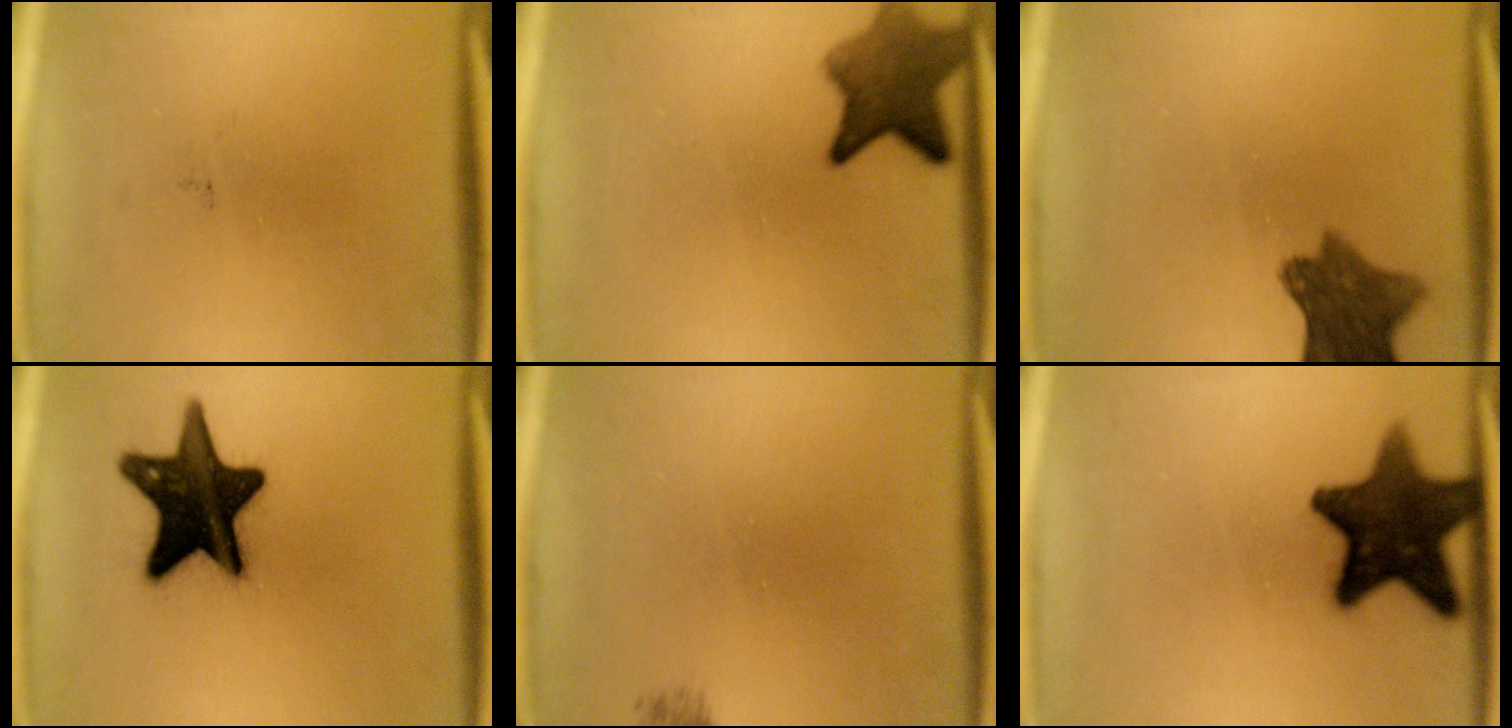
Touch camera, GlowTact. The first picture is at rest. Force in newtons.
{"total": 7.5}
{"total": 8.7}
{"total": 17.7}
{"total": 0.7}
{"total": 14.8}